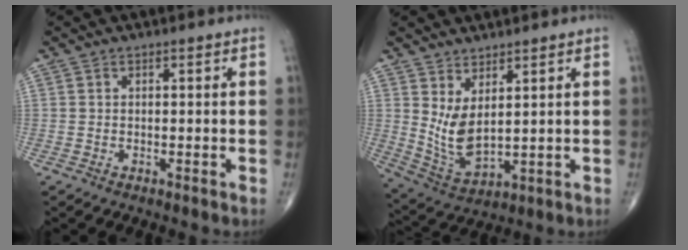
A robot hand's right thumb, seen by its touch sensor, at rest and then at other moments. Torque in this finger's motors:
{"motor_torque": [-0.23, 0.63, 0.72, 0.15, 0.10]}